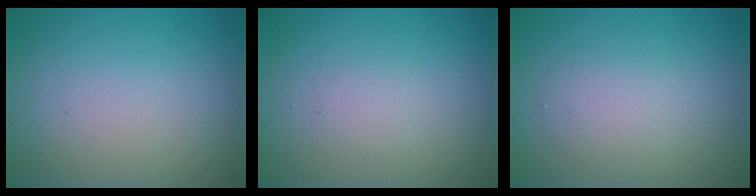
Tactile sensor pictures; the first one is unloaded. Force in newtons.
{"total": 1.2, "press": 1.2, "slide": 0.1}
{"total": 2.4, "press": 2.4, "slide": 0.2}